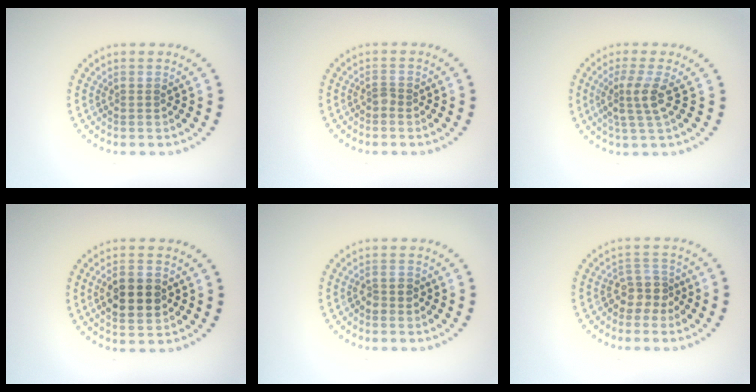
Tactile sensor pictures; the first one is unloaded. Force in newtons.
{"total": 0.7, "press": 0.5, "slide": 0.5}
{"total": 2.7, "press": 2.1, "slide": 1.7}
{"total": 4.5, "press": 4.5, "slide": 0.2}
{"total": 1.4, "press": 1.2, "slide": 0.5}
{"total": 2.5, "press": 2.1, "slide": 1.5}